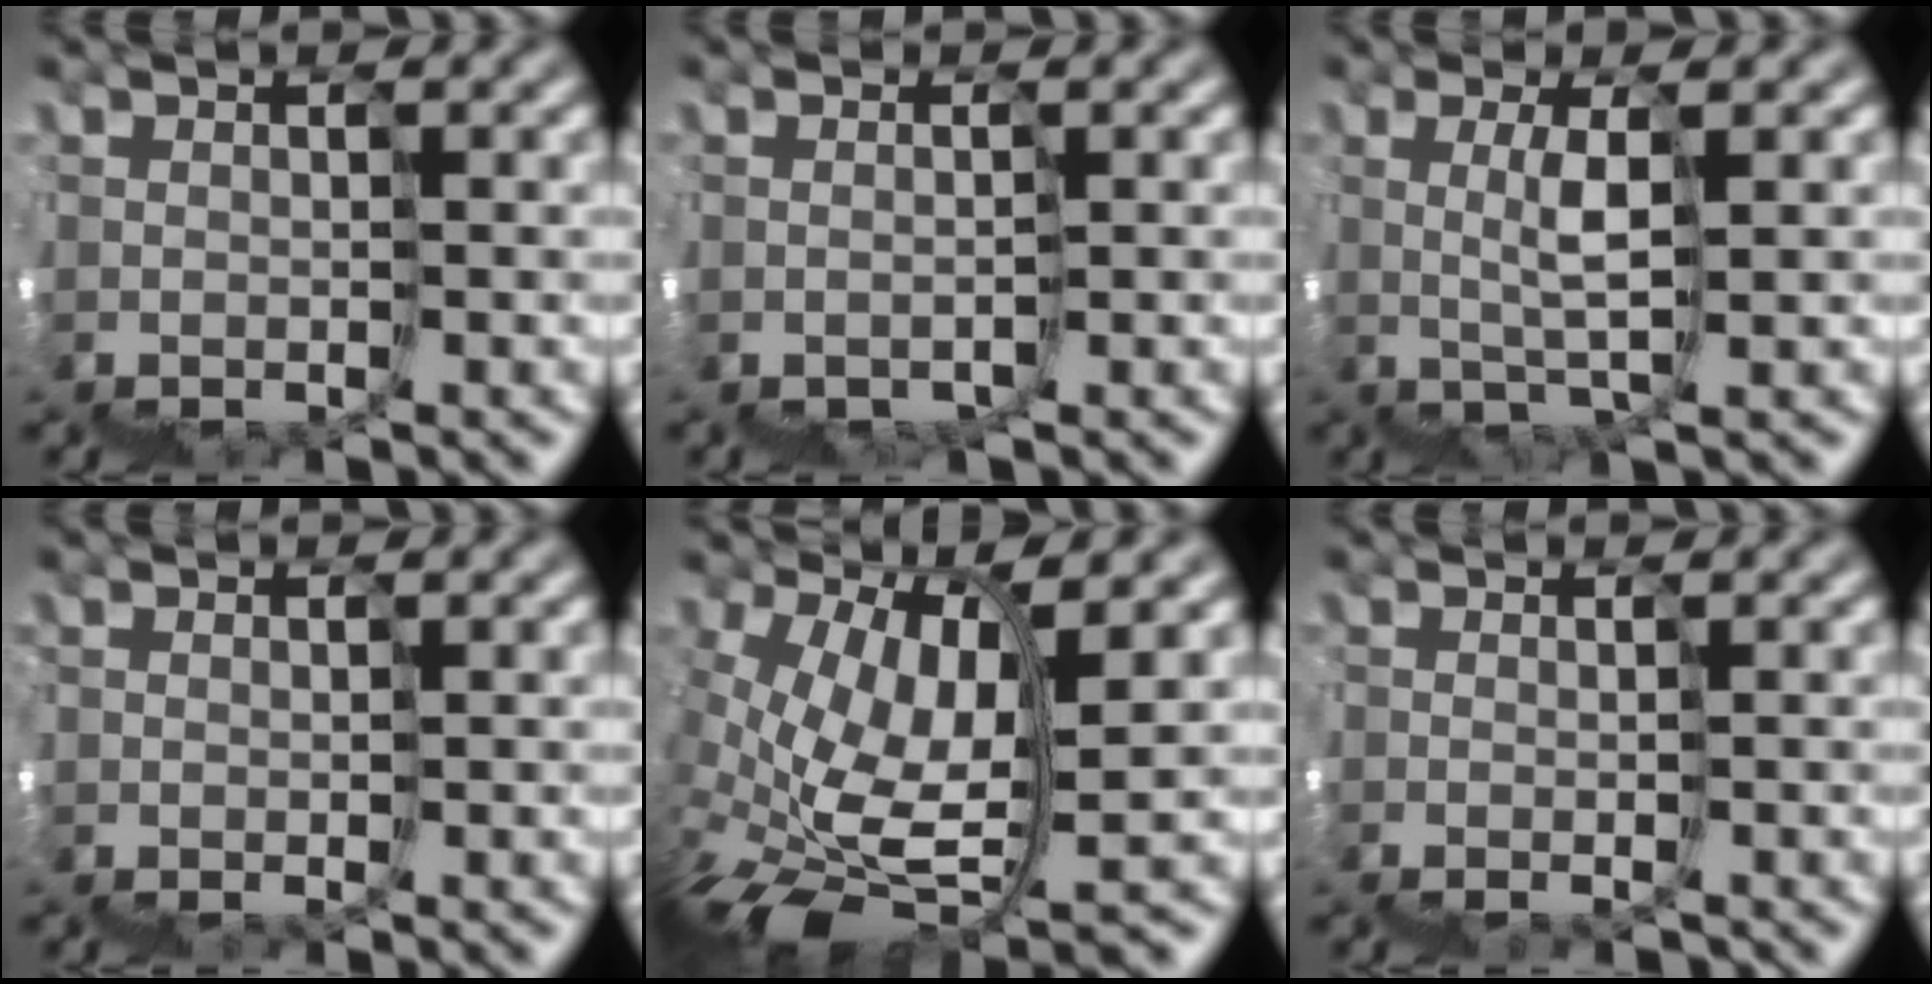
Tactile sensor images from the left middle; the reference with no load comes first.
{"total": 1.2, "force": [-1.2, -0.3, 0.0], "torque": [-0.003, -0.001, -0.024]}
{"total": 1.9, "force": [1.1, -1.3, -0.8], "torque": [0.016, 0.021, 0.016]}
{"total": 0.6, "force": [0.0, 0.4, 0.4], "torque": [-0.005, -0.001, 0.001]}
{"total": 5.1, "force": [-0.1, 1.6, 4.9], "torque": [-0.121, 0.006, 0.004]}
{"total": 3.4, "force": [-1.3, 1.2, 2.9], "torque": [-0.035, -0.014, -0.010]}